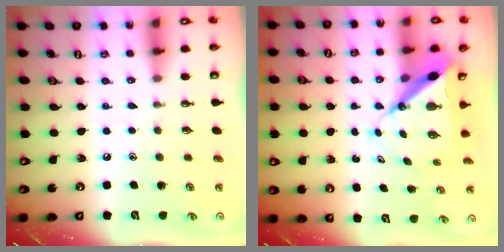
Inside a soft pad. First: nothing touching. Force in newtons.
{"total": 8.5, "press": 8.5, "slide": 0.8}